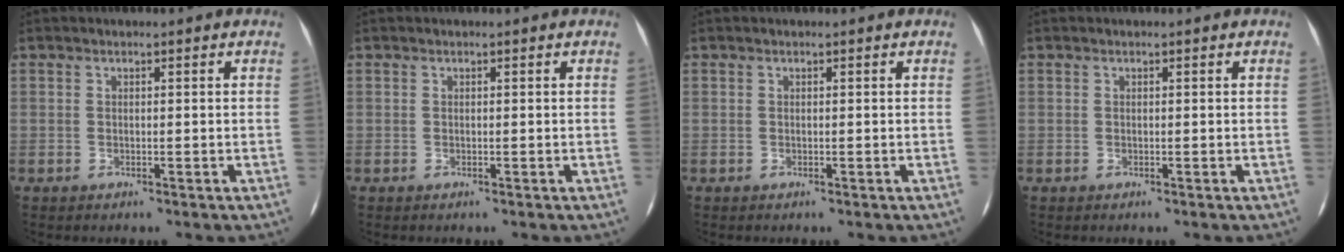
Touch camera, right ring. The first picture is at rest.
{"total": 0.0}
{"total": 0.0}
{"total": 0.0}